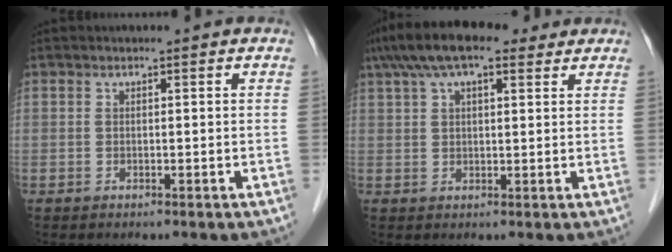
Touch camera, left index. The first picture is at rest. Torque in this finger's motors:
{"motor_torque": [1.05, -1.06, 0.47, 0.17]}